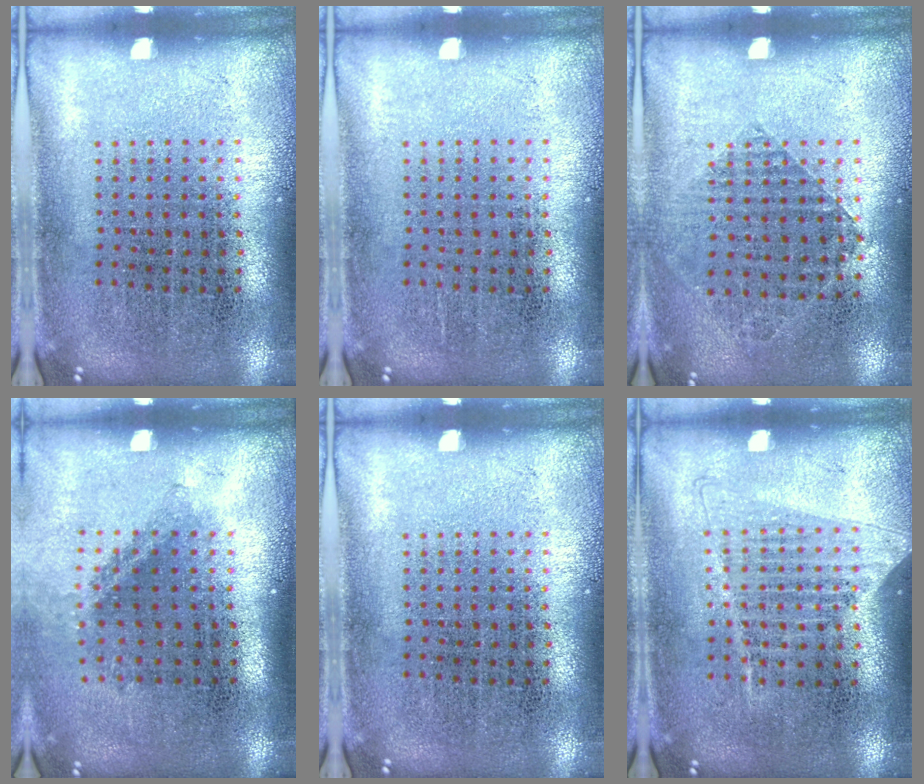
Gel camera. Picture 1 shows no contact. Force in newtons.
{"total": 0.0}
{"total": 0.9, "press": 0.9, "slide": 0.4}
{"total": 1.4, "press": 1.0, "slide": 1.0}
{"total": 0.0}
{"total": 1.0, "press": 0.9, "slide": 0.5}